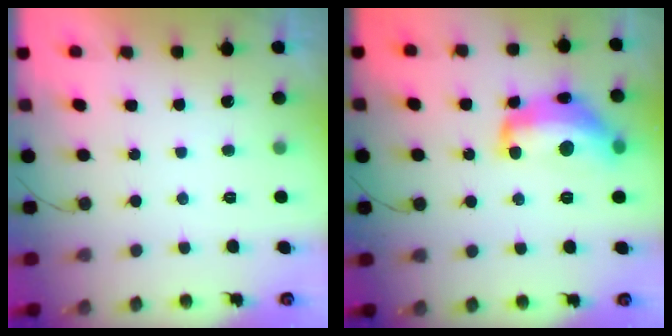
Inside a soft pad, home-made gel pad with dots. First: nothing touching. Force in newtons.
{"total": 15.0, "press": 15.0, "slide": 1.1}